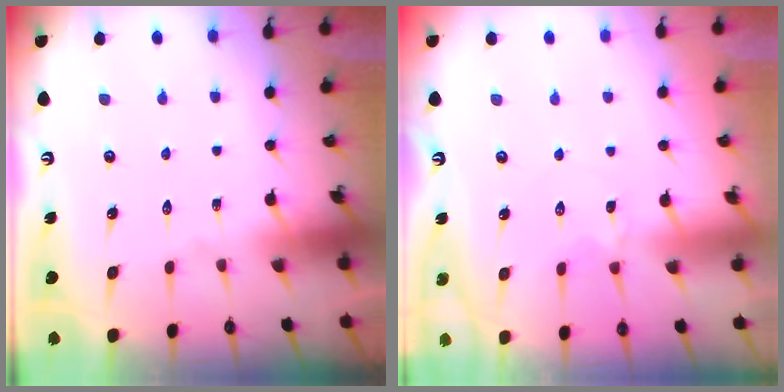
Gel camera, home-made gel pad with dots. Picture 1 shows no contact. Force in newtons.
{"total": 2.8, "press": 2.7, "slide": 0.5}